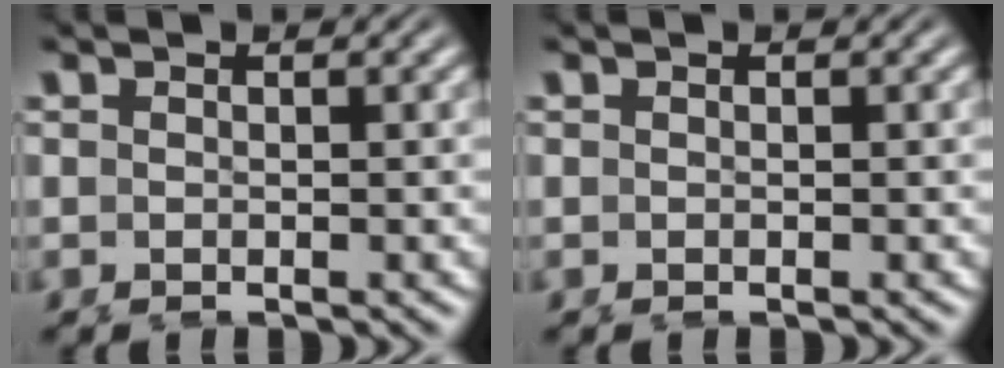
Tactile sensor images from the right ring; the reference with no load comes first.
{"total": 0.0}